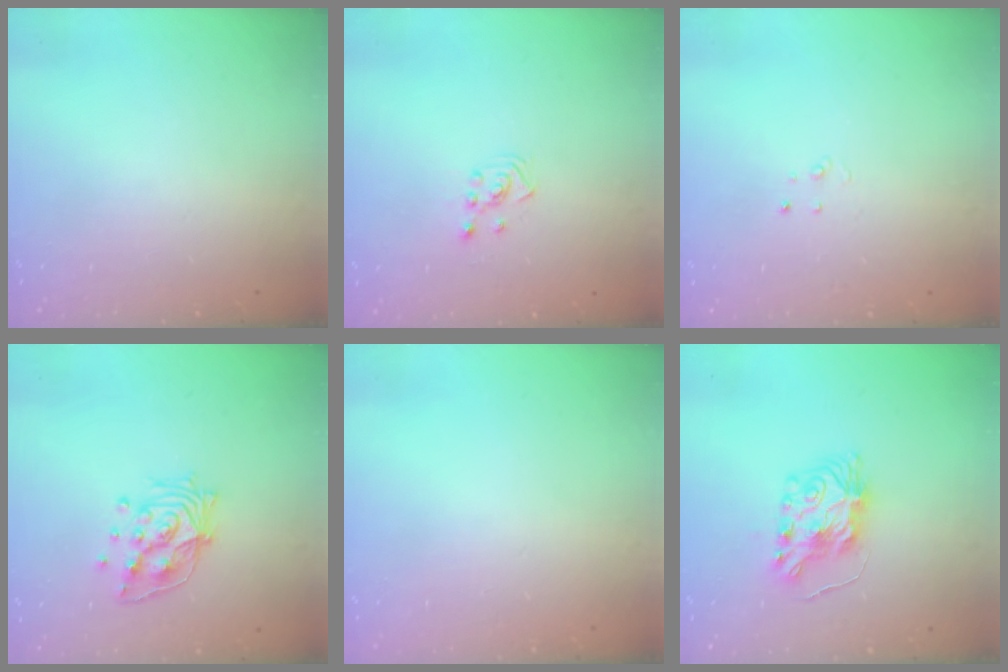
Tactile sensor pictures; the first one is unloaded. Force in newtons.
{"total": 2.5, "press": 2.4, "slide": 0.8}
{"total": 2.6, "press": 2.6, "slide": 0.2}
{"total": 13.7, "press": 13.4, "slide": 3.0}
{"total": 0.0}
{"total": 8.2, "press": 8.2, "slide": 0.5}